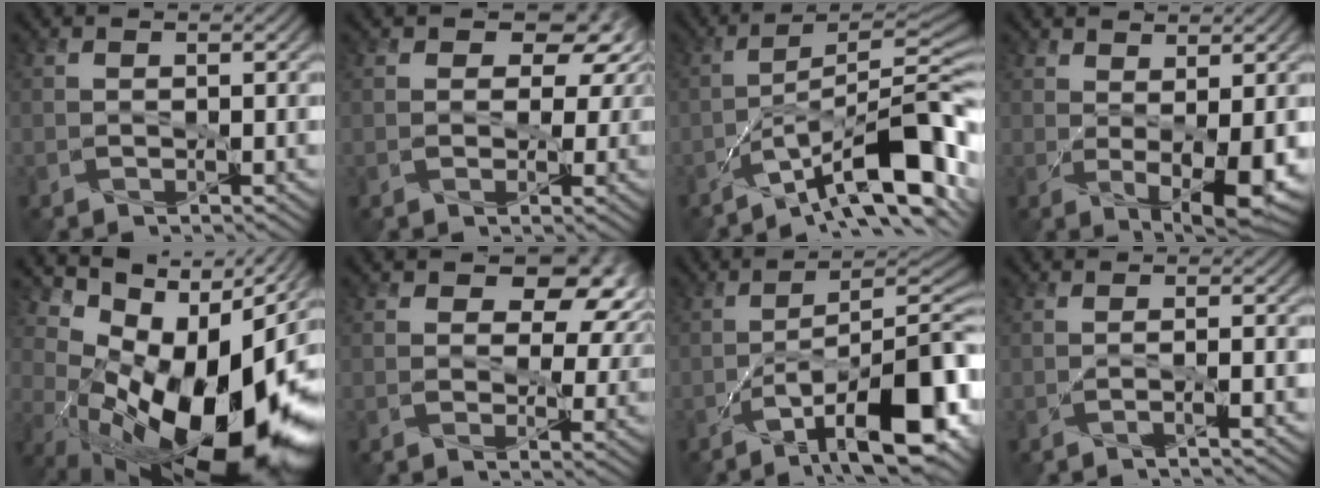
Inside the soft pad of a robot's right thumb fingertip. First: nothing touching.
{"total": 6.8, "force": [1.9, 4.8, 4.5], "torque": [-0.048, 0.013, 0.021]}
{"total": 13.9, "force": [-7.2, 3.3, 11.4], "torque": [-0.187, 0.004, -0.121]}
{"total": 5.9, "force": [1.2, 2.2, 5.4], "torque": [-0.093, -0.006, 0.030]}
{"total": 18.1, "force": [-0.2, 9.5, 15.4], "torque": [-0.247, -0.028, 0.013]}
{"total": 11.3, "force": [4.0, 7.2, 7.8], "torque": [-0.102, 0.005, 0.059]}
{"total": 15.9, "force": [-7.8, 5.3, 12.8], "torque": [-0.180, -0.005, -0.121]}
{"total": 1.4, "force": [-0.5, 0.0, 1.3], "torque": [-0.025, 0.001, -0.011]}